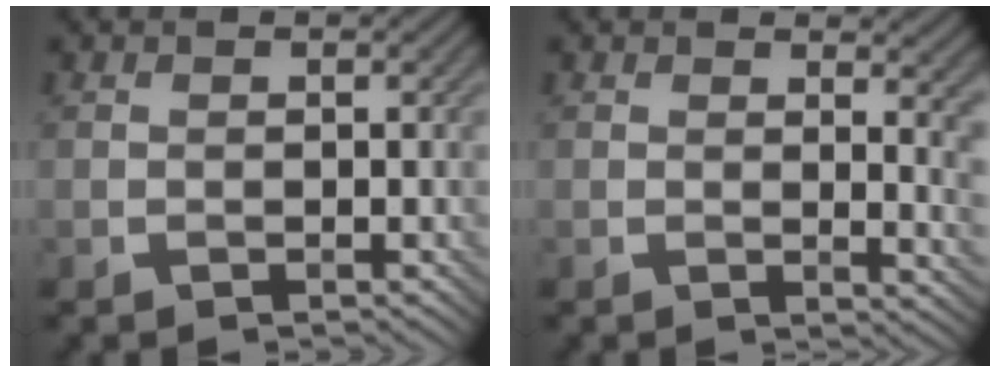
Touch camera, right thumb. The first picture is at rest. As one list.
[{"total": 4.2, "force": [1.5, 1.1, 3.8], "torque": [-0.056, -0.003, 0.025]}]